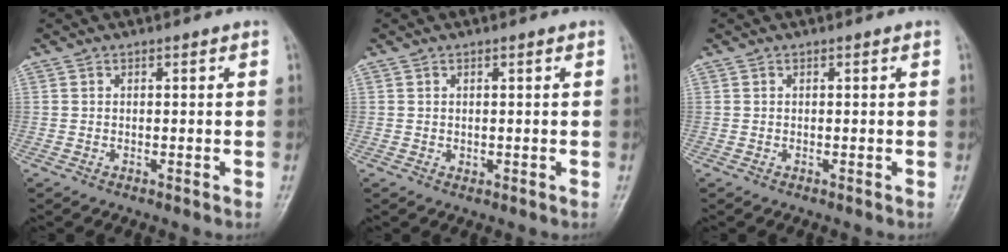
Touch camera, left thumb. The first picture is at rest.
{"total": 0.7, "force": [0.2, 0.5, 0.5], "torque": [-0.003, -0.002, 0.006]}
{"total": 0.0}